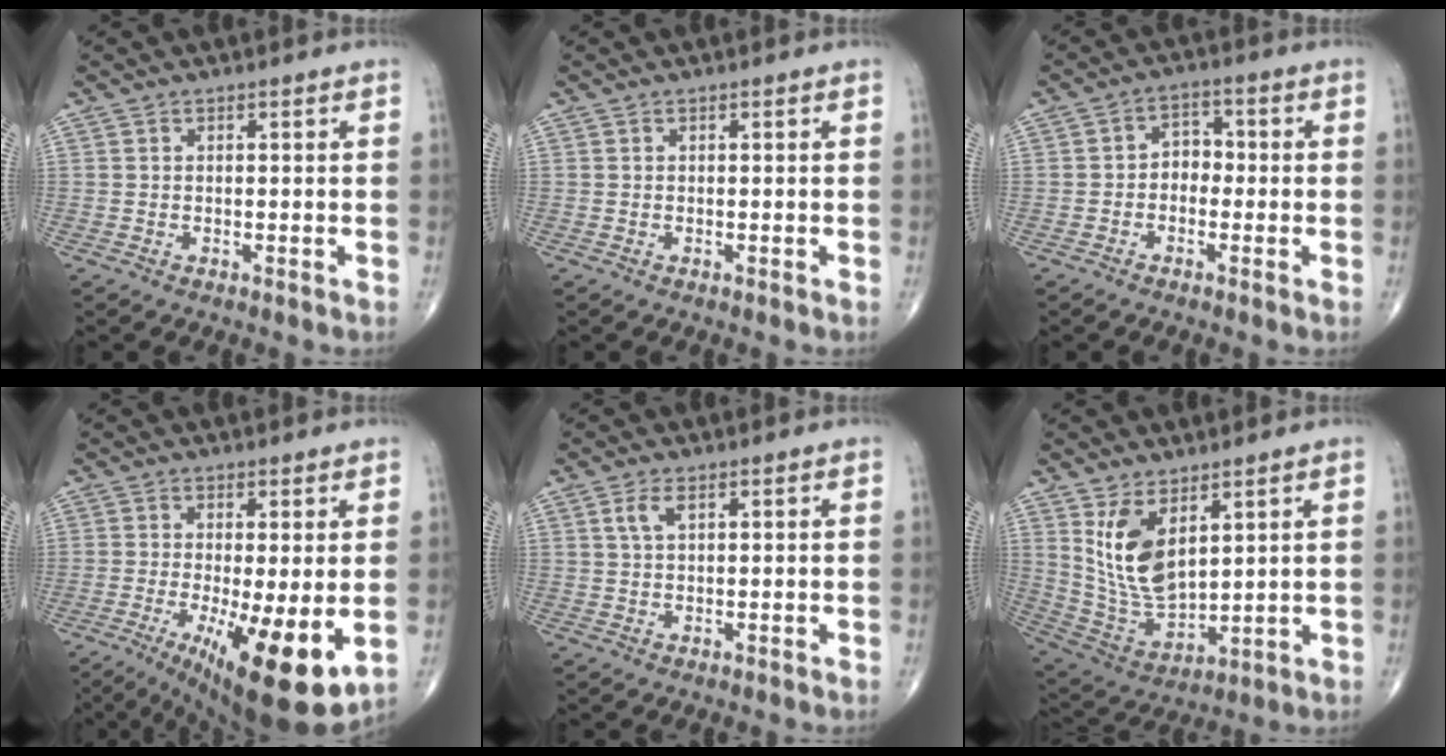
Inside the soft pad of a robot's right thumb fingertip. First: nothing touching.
{"total": 0.0}
{"total": 4.1, "force": [-0.9, 3.1, 2.5], "torque": [-0.018, 0.020, -0.028]}
{"total": 15.1, "force": [-3.8, 4.1, 14.1], "torque": [-0.205, -0.026, -0.043]}
{"total": 2.8, "force": [1.2, 1.3, 2.2], "torque": [-0.049, 0.006, 0.027]}
{"total": 12.2, "force": [5.0, 6.2, 9.3], "torque": [-0.166, -0.032, 0.118]}